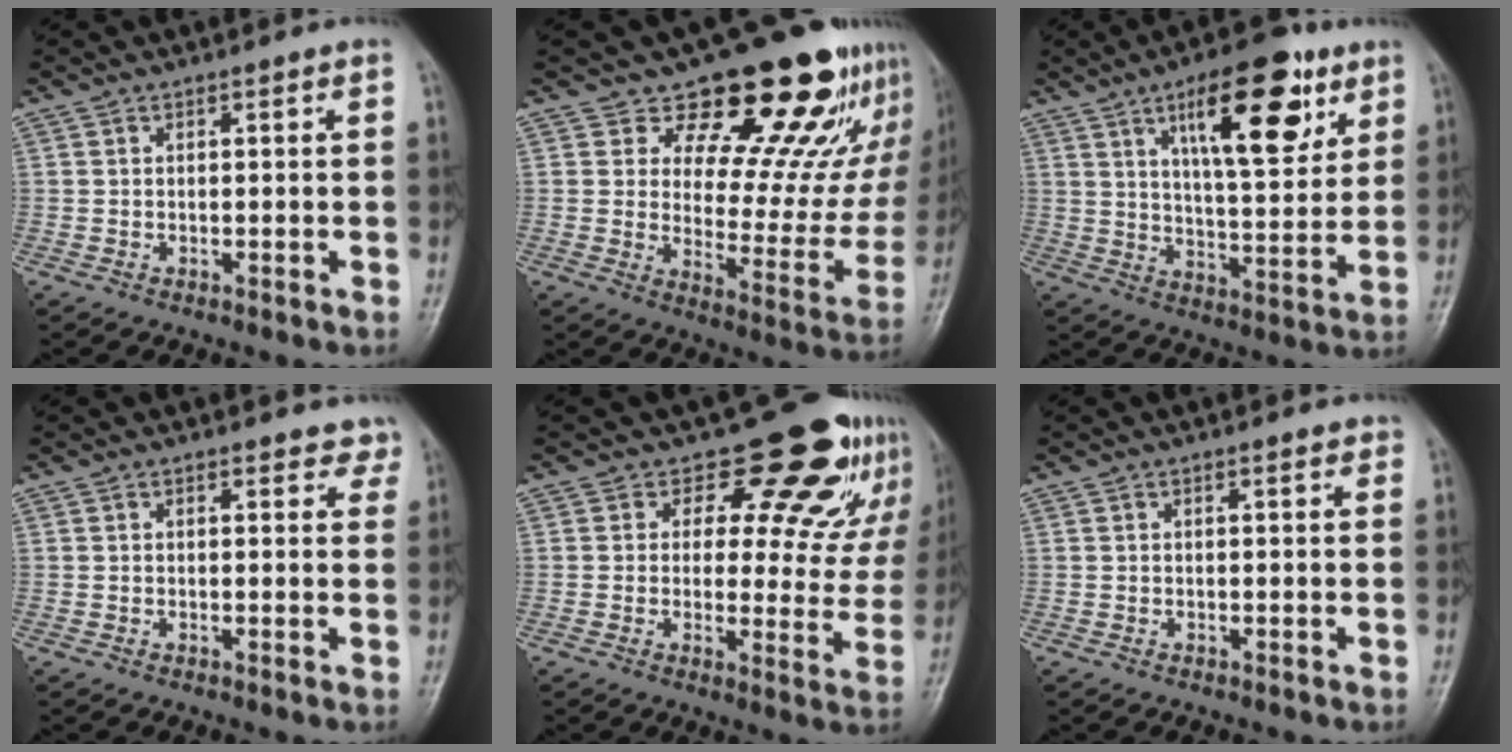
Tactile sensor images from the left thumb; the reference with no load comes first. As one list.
[{"total": 20.9, "force": [15.5, 9.4, 10.4], "torque": [-0.068, -0.102, 0.199]}, {"total": 17.7, "force": [8.7, 6.6, 13.9], "torque": [-0.174, -0.035, 0.135]}, {"total": 3.4, "force": [3.0, 1.6, 0.4], "torque": [0.029, -0.015, 0.017]}, {"total": 15.0, "force": [11.2, 7.5, 6.5], "torque": [-0.022, -0.073, 0.119]}, {"total": 0.9, "force": [0.7, 0.4, 0.4], "torque": [-0.005, -0.004, 0.005]}]